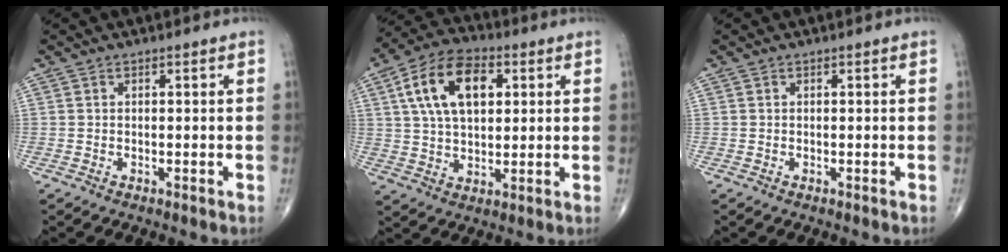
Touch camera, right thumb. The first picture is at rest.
{"total": 14.7, "force": [4.3, 8.5, 11.2], "torque": [-0.187, 0.007, 0.075]}
{"total": 0.0}